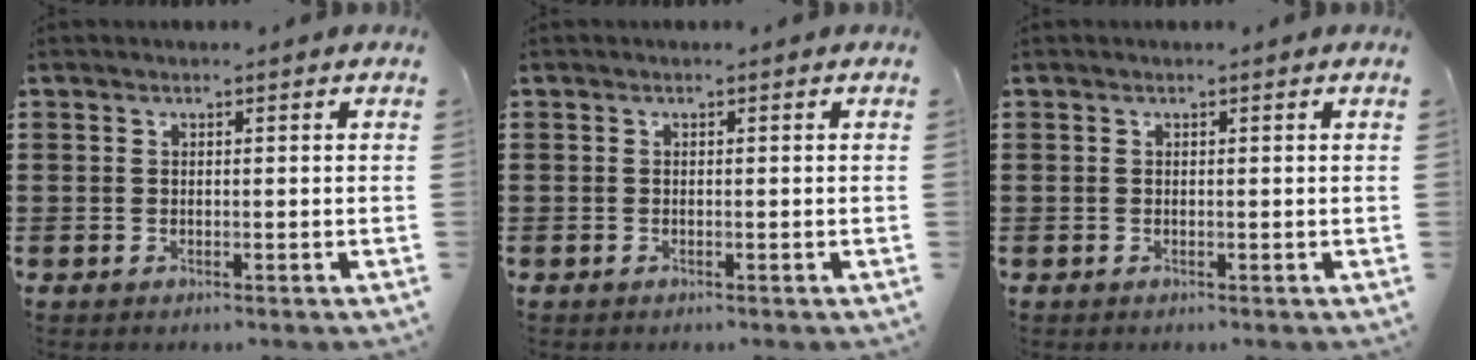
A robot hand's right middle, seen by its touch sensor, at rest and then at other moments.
{"total": 0.0}
{"total": 0.0}